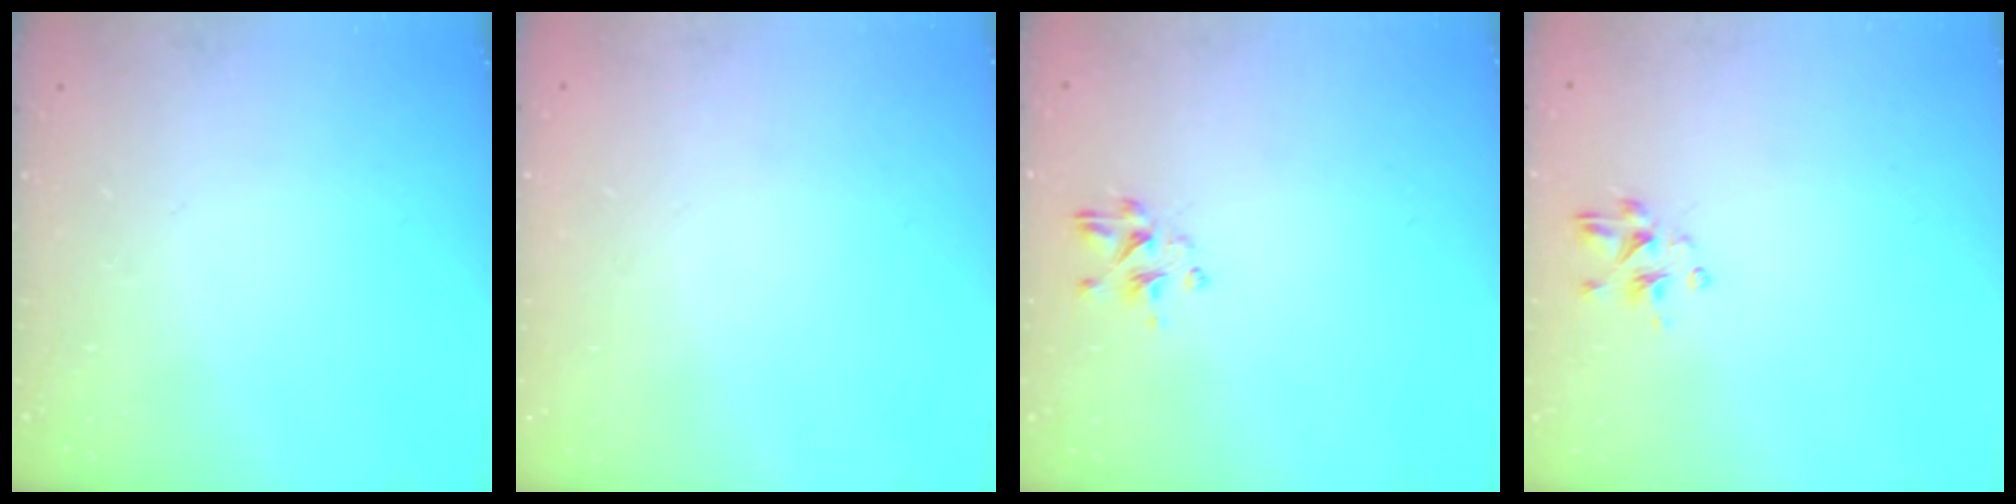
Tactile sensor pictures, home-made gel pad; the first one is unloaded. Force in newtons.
{"total": 1.9, "press": 1.9, "slide": 0.2}
{"total": 2.3, "press": 2.1, "slide": 1.0}
{"total": 2.8, "press": 2.7, "slide": 0.7}